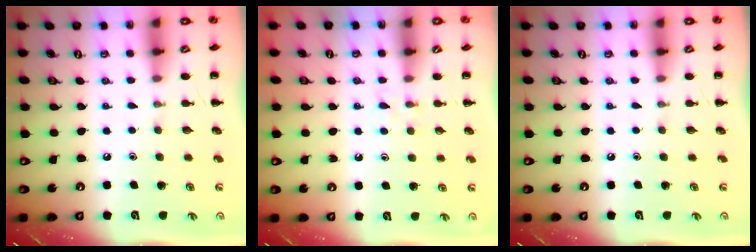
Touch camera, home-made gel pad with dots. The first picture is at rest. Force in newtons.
{"total": 3.0, "press": 2.7, "slide": 1.2}
{"total": 0.0}